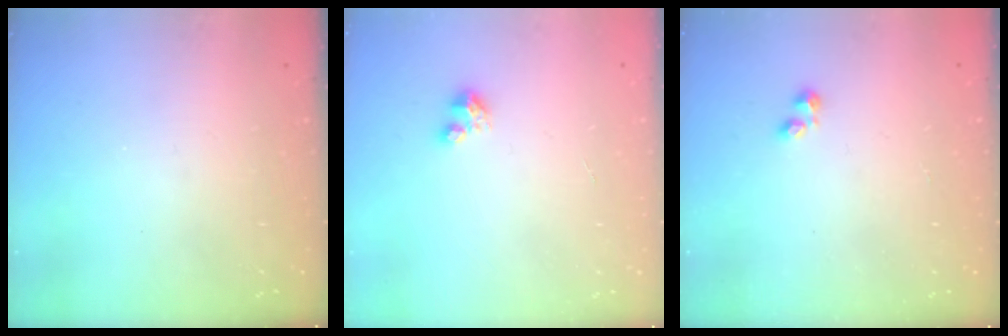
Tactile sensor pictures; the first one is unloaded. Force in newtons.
{"total": 2.8, "press": 2.8, "slide": 0.3}
{"total": 0.7, "press": 0.7, "slide": 0.2}